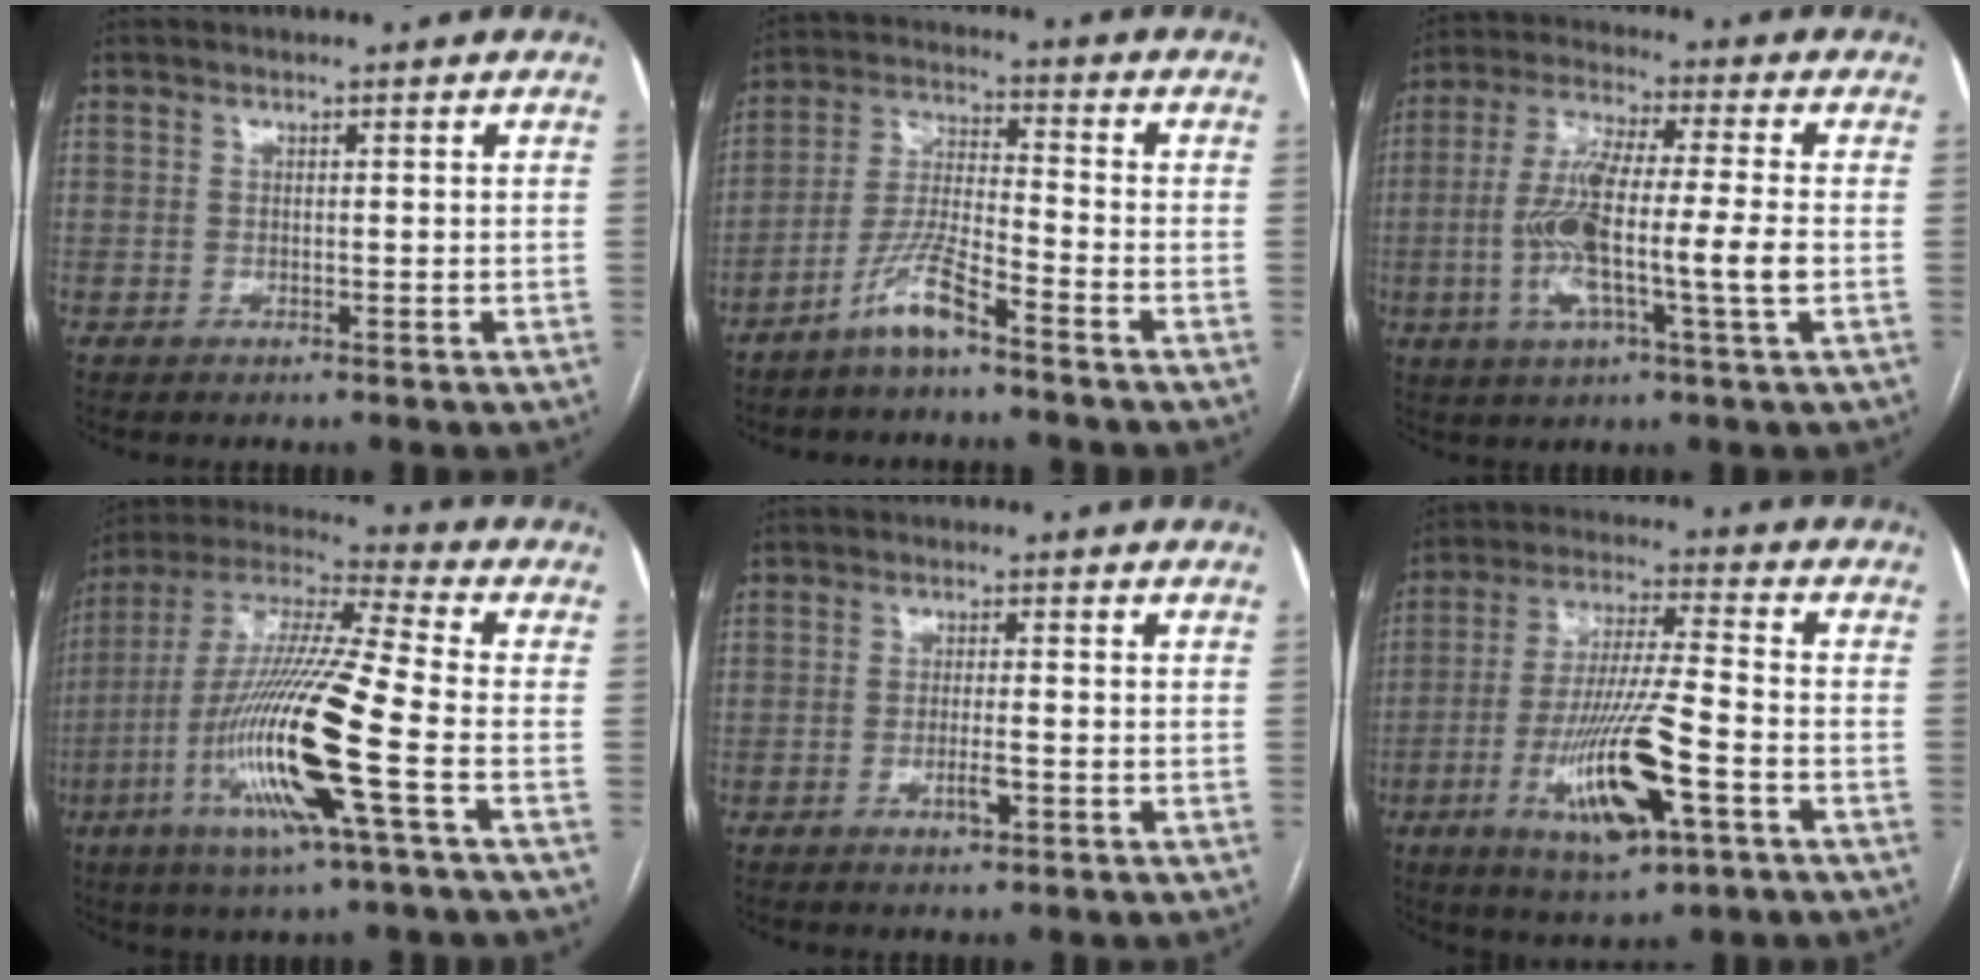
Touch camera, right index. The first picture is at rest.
{"total": 7.5, "force": [-5.4, 0.6, 5.2], "torque": [-0.116, -0.007, -0.110]}
{"total": 13.5, "force": [-2.3, 0.7, 13.3], "torque": [-0.263, 0.002, -0.048]}
{"total": 19.5, "force": [-6.0, 0.3, 18.5], "torque": [-0.385, -0.019, -0.121]}
{"total": 2.7, "force": [-1.1, 0.6, 2.5], "torque": [-0.044, -0.001, -0.016]}
{"total": 15.2, "force": [-5.7, 2.2, 14.0], "torque": [-0.273, -0.016, -0.094]}